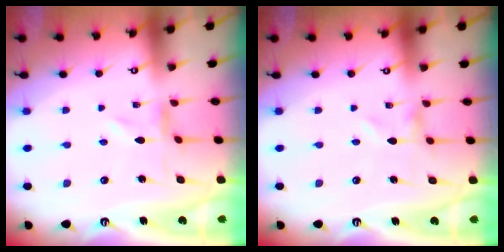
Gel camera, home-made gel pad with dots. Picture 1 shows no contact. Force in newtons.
{"total": 0.0}